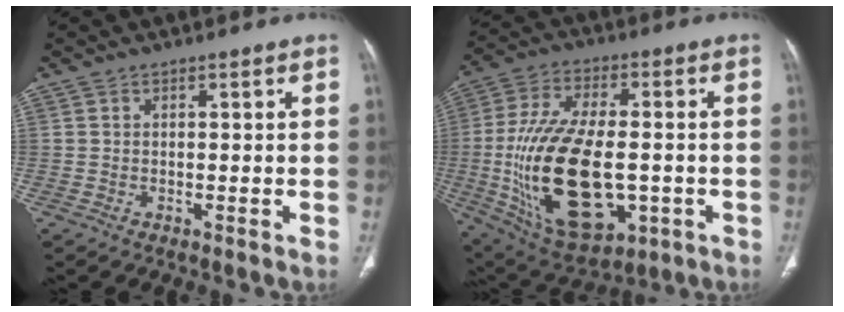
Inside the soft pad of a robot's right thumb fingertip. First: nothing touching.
{"total": 25.1, "force": [-3.6, 13.1, 21.2], "torque": [-0.412, -0.003, -0.035]}